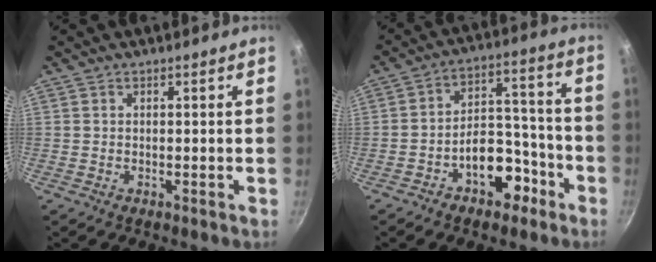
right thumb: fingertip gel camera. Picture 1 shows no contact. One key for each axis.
{"total": 11.2, "fx": -5.9, "fy": 6.8, "fz": 6.7, "tx": -0.057, "ty": 0.074, "tz": -0.080}